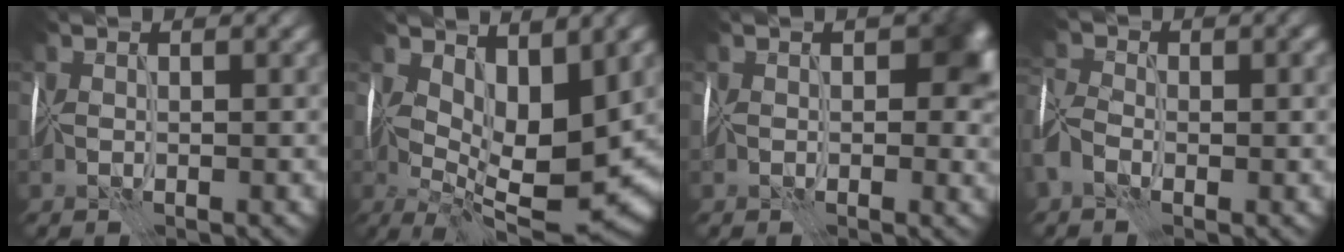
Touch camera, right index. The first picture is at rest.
{"total": 8.5, "force": [1.3, 3.6, 7.5], "torque": [-0.130, -0.010, 0.024]}
{"total": 4.8, "force": [0.2, 3.4, 3.4], "torque": [-0.034, 0.002, -0.001]}
{"total": 3.7, "force": [-1.4, 2.4, 2.4], "torque": [-0.052, 0.007, -0.041]}